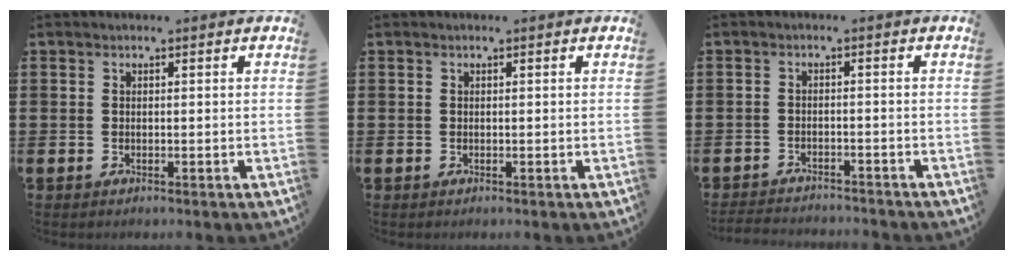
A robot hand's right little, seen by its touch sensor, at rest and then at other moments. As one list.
[{"total": 0.0}, {"total": 2.2, "force": [-2.2, 0.0, -0.1], "torque": [-0.002, 0.001, -0.046]}]